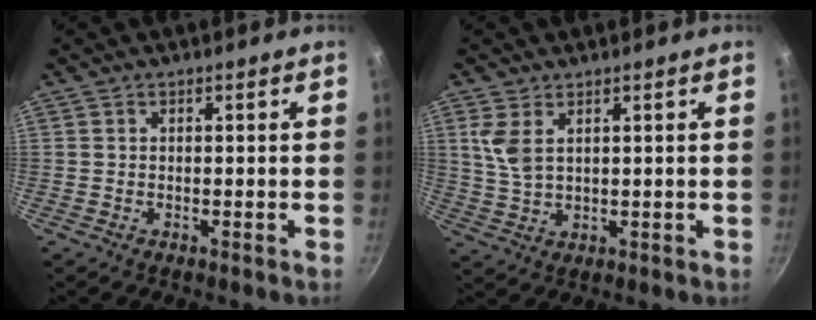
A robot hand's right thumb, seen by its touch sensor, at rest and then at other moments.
{"total": 5.4, "force": [2.2, 2.9, 4.0], "torque": [-0.078, -0.013, 0.049]}